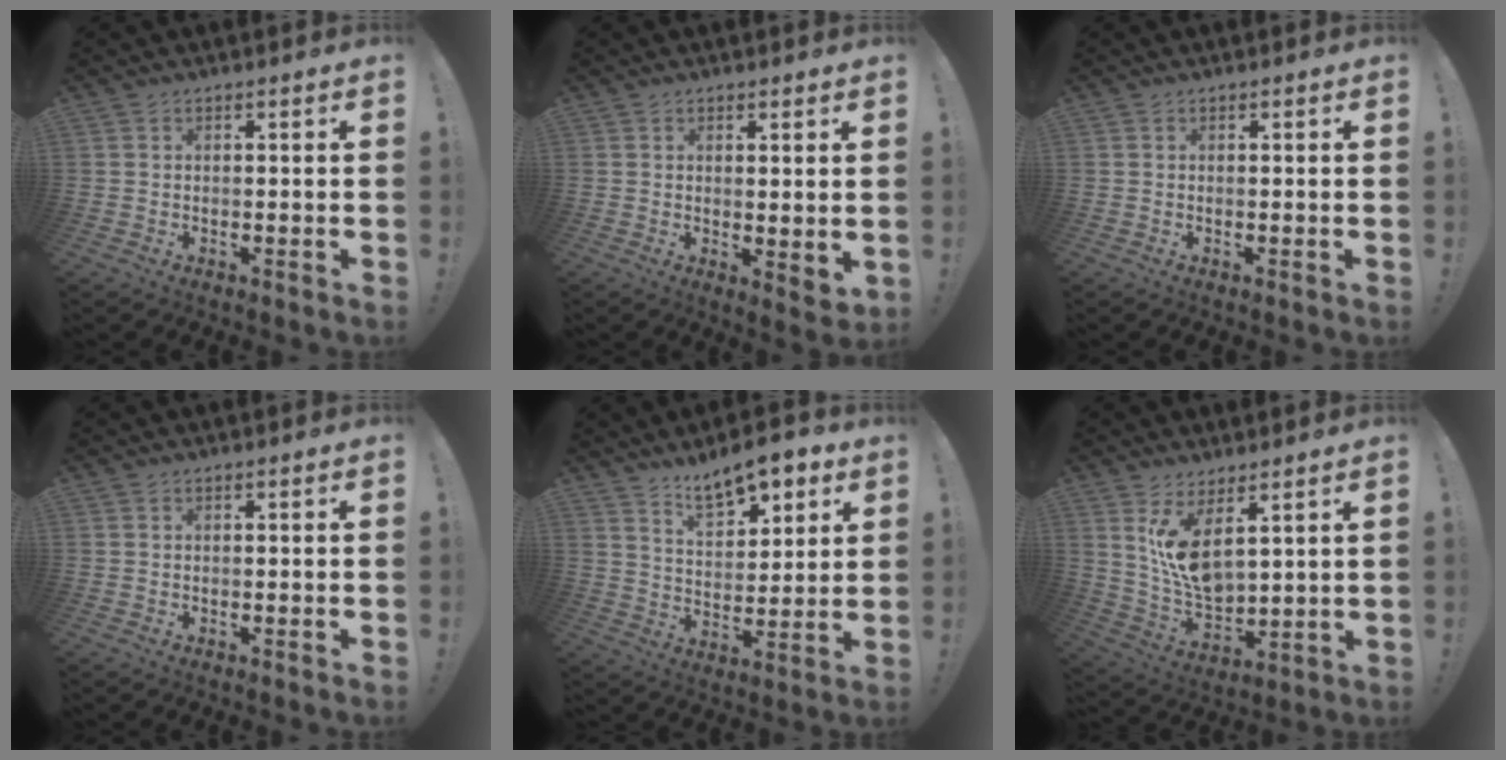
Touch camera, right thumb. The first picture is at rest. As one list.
[{"total": 3.2, "force": [2.0, 0.9, 2.3], "torque": [-0.023, -0.013, 0.034]}, {"total": 0.0}, {"total": 0.0}, {"total": 11.8, "force": [8.8, 5.1, 6.1], "torque": [-0.090, -0.056, 0.158]}, {"total": 11.7, "force": [6.6, 5.0, 8.3], "torque": [-0.153, -0.055, 0.123]}]